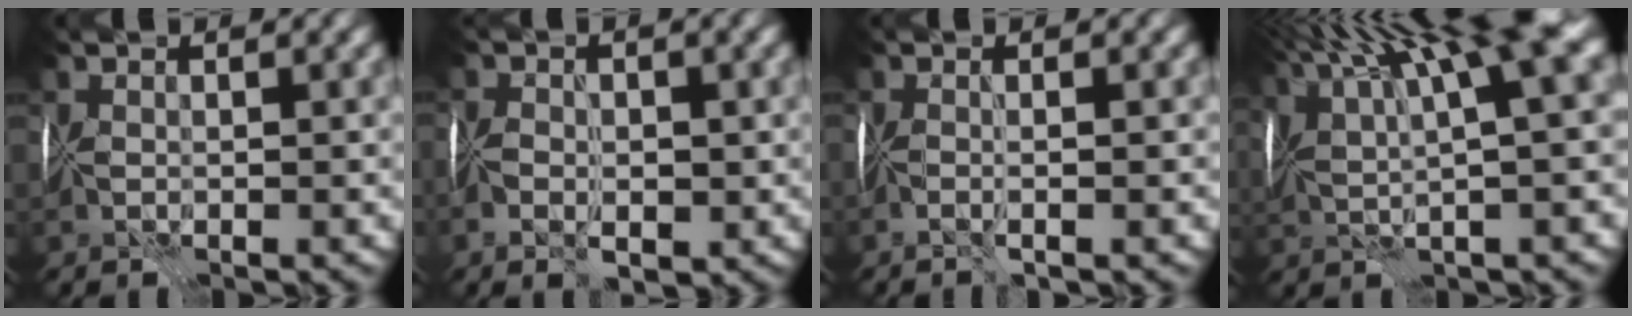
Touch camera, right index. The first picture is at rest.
{"total": 3.3, "force": [-1.5, 1.9, 2.2], "torque": [-0.033, -0.002, -0.033]}
{"total": 1.1, "force": [-0.6, -0.4, 0.8], "torque": [-0.002, 0.001, -0.013]}
{"total": 11.9, "force": [5.9, 2.1, 10.1], "torque": [-0.157, 0.022, 0.099]}